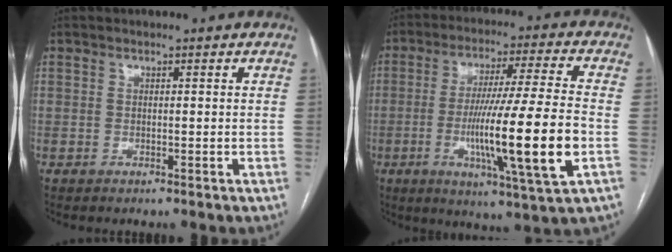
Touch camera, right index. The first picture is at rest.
{"total": 17.6, "force": [-4.1, -0.6, 17.2], "torque": [-0.302, -0.018, -0.071]}